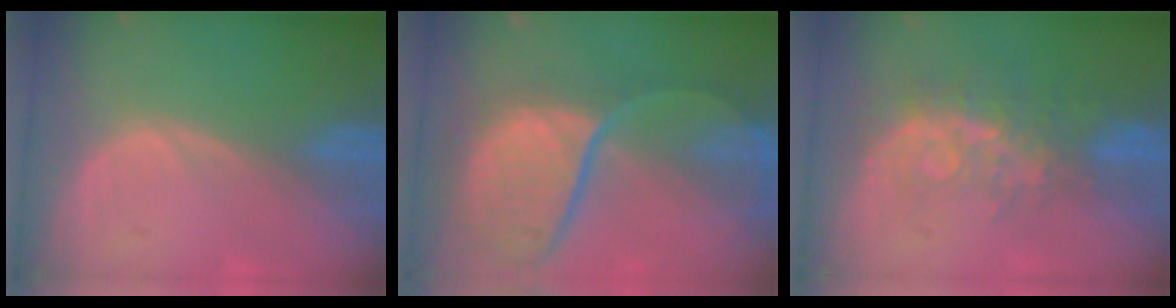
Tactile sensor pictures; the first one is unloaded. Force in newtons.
{"total": 12.1, "press": 9.8, "slide": 7.0}
{"total": 8.5, "press": 7.0, "slide": 4.8}